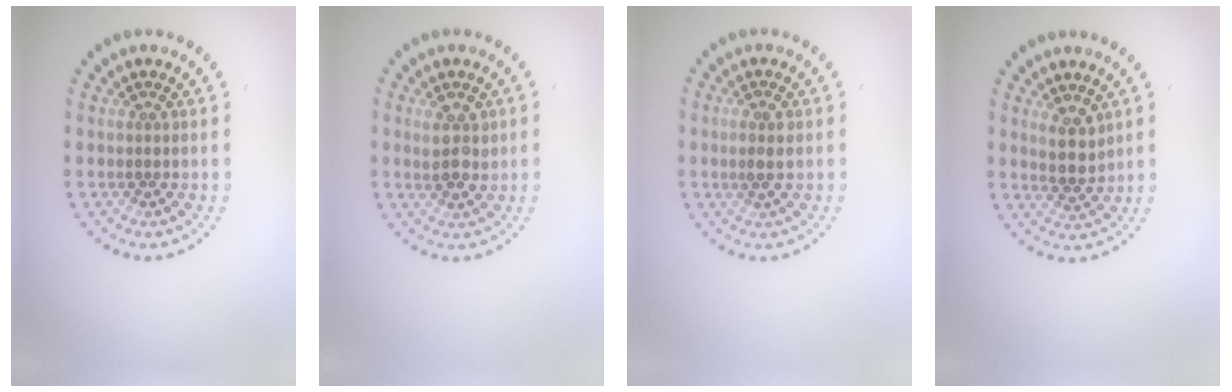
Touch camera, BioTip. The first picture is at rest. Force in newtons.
{"total": 2.4, "press": 2.3, "slide": 0.5}
{"total": 1.7, "press": 1.7, "slide": 0.4}
{"total": 2.5, "press": 2.2, "slide": 1.2}